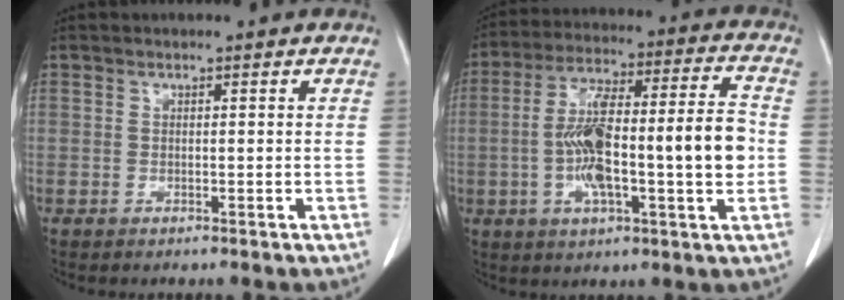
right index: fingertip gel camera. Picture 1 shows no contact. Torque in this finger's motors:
{"motor_torque": [2.14, 0.00, 0.56, 0.21]}